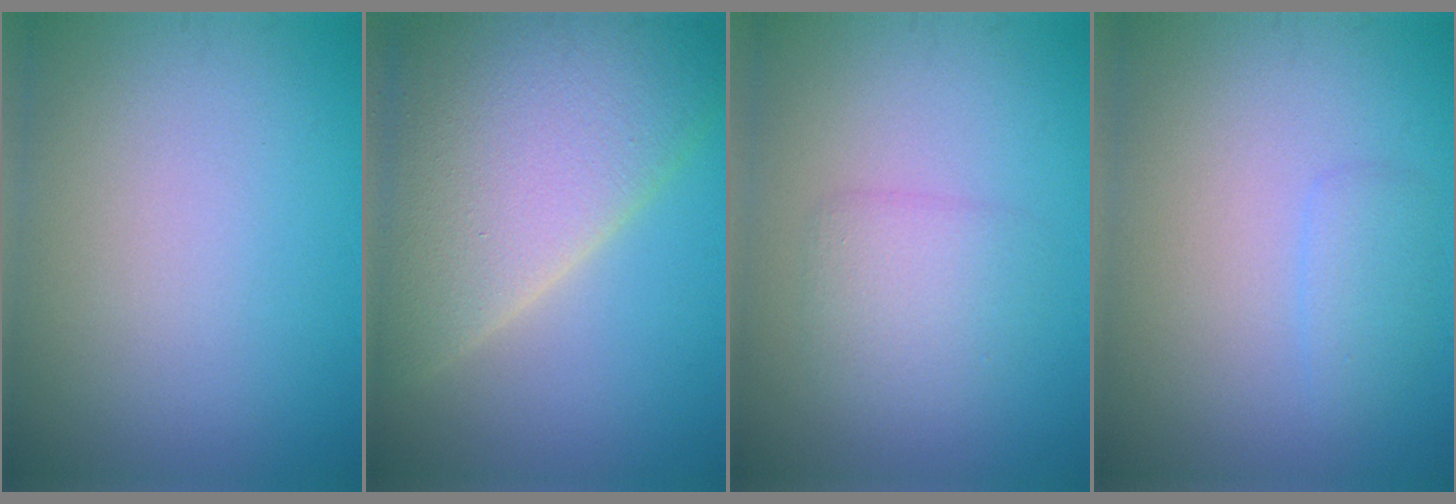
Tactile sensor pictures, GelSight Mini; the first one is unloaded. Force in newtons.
{"total": 10.6, "press": 10.6, "slide": 0.7}
{"total": 2.5, "press": 2.5, "slide": 0.3}
{"total": 1.6, "press": 1.6, "slide": 0.2}